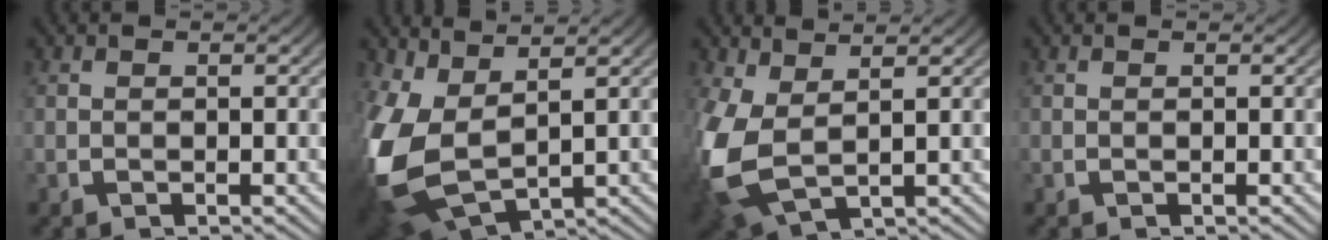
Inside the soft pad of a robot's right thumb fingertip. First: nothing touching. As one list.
[{"total": 12.0, "force": [-1.3, 8.6, 8.3], "torque": [-0.245, -0.068, 0.017]}, {"total": 8.0, "force": [-0.4, 5.5, 5.8], "torque": [-0.169, -0.039, 0.024]}, {"total": 0.0}]